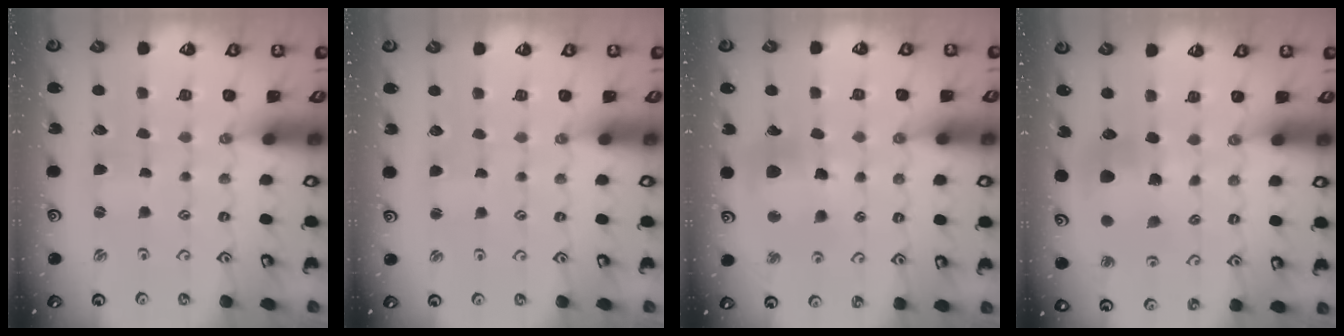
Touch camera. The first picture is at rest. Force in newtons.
{"total": 1.3, "press": 1.3, "slide": 0.2}
{"total": 11.4, "press": 11.3, "slide": 1.4}
{"total": 8.5, "press": 8.4, "slide": 1.1}